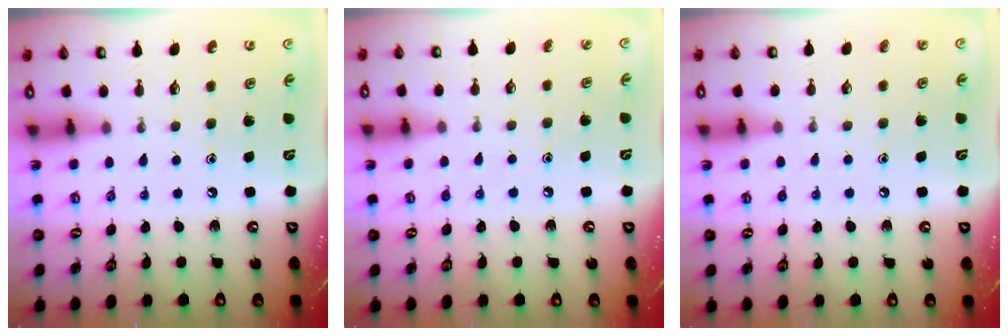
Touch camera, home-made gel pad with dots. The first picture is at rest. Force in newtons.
{"total": 3.4, "press": 3.4, "slide": 0.4}
{"total": 2.3, "press": 2.3, "slide": 0.2}